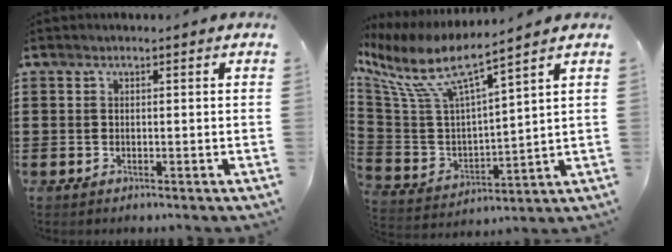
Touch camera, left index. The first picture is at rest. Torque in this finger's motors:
{"motor_torque": [2.14, 0.00, 0.51, 0.21]}